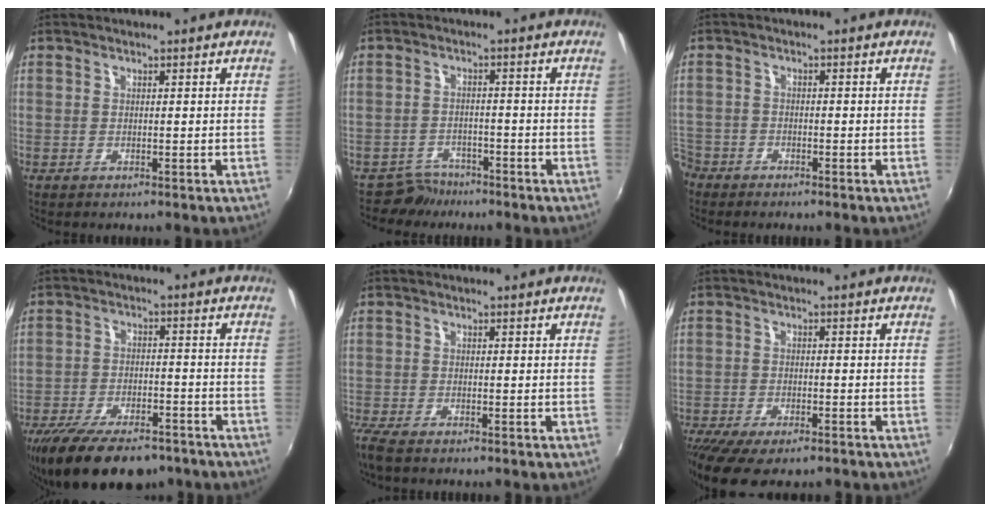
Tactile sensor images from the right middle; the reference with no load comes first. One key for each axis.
{"total": 3.9, "fx": -3.3, "fy": 1.9, "fz": -0.4, "tx": 0.002, "ty": 0.009, "tz": -0.056}
{"total": 5.2, "fx": -3.8, "fy": 3.5, "fz": 0.9, "tx": -0.049, "ty": -0.001, "tz": -0.076}
{"total": 17.4, "fx": -12.9, "fy": 7.1, "fz": 9.3, "tx": -0.191, "ty": -0.029, "tz": -0.200}
{"total": 3.5, "fx": -2.8, "fy": 0.7, "fz": 2.0, "tx": -0.051, "ty": -0.016, "tz": -0.058}
{"total": 12.6, "fx": -9.5, "fy": 3.9, "fz": 7.3, "tx": -0.166, "ty": -0.055, "tz": -0.158}